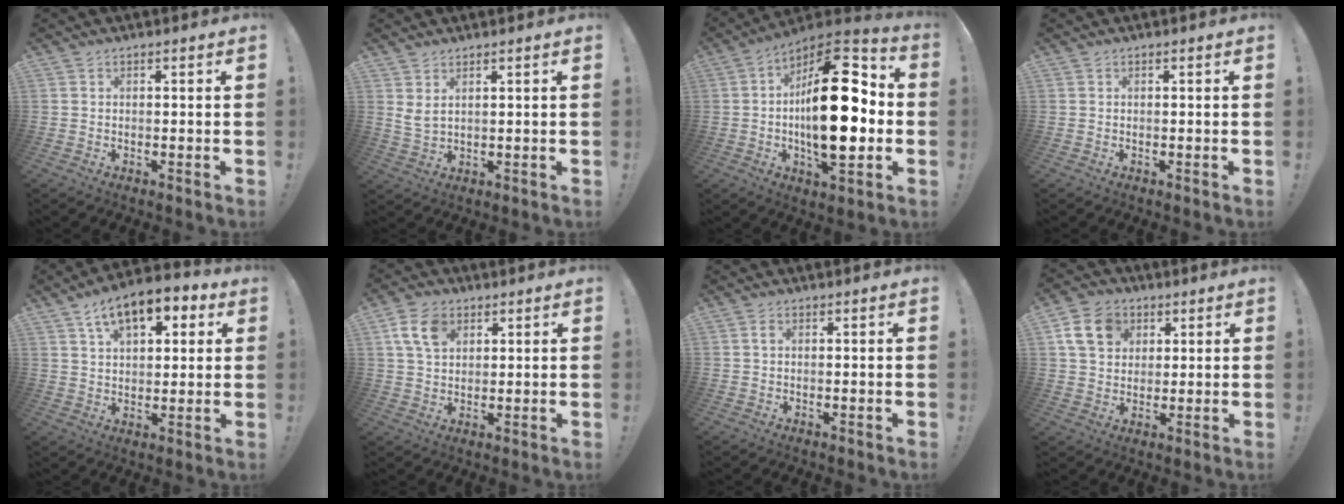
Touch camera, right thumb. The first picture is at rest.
{"total": 3.9, "force": [2.5, 1.0, 2.8], "torque": [-0.048, -0.011, 0.047]}
{"total": 26.3, "force": [-0.5, 11.9, 23.5], "torque": [-0.370, 0.009, -0.010]}
{"total": 0.0}
{"total": 12.4, "force": [6.1, 6.7, 8.4], "torque": [-0.128, -0.022, 0.108]}
{"total": 9.1, "force": [4.0, 6.2, 5.4], "torque": [-0.098, 0.000, 0.079]}
{"total": 1.1, "force": [0.4, 0.3, 0.9], "torque": [-0.004, -0.003, 0.005]}
{"total": 11.7, "force": [4.7, 9.2, 5.4], "torque": [-0.086, -0.008, 0.097]}